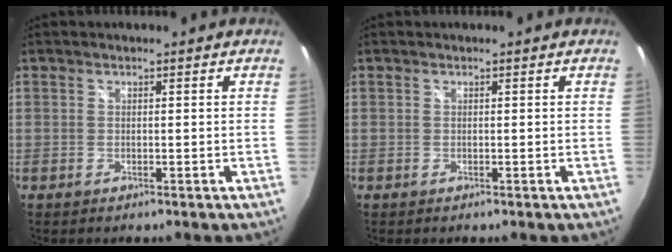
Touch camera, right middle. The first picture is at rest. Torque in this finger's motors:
{"motor_torque": [-0.03, -0.10, 0.00, 0.01]}